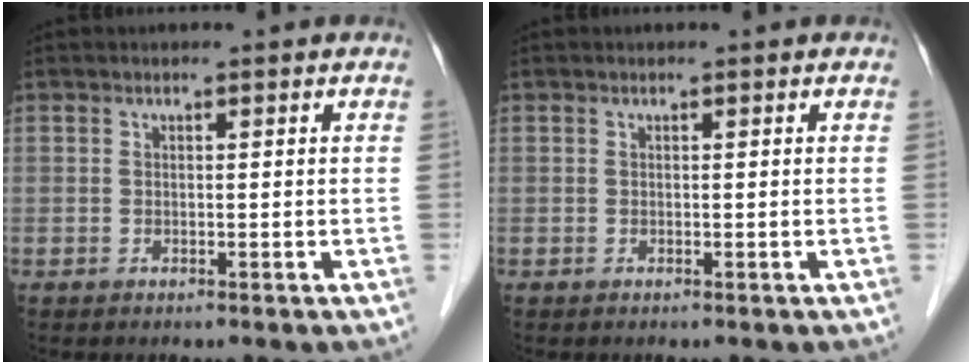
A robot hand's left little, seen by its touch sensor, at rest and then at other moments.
{"total": 0.0}